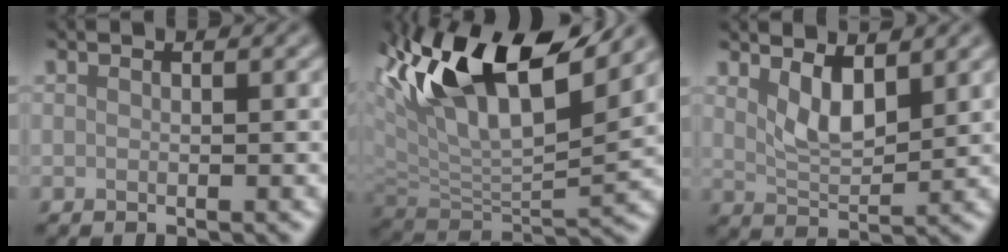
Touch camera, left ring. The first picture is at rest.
{"total": 14.3, "force": [7.3, 5.4, 11.1], "torque": [-0.202, 0.029, 0.126]}
{"total": 3.4, "force": [1.9, 1.3, 2.6], "torque": [-0.053, -0.010, 0.040]}